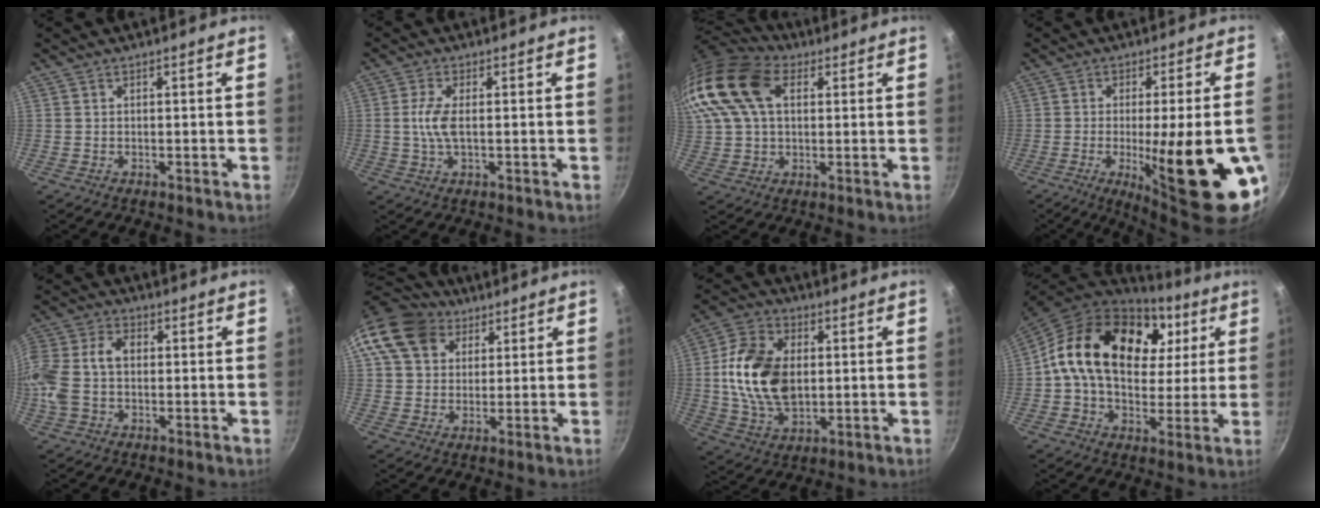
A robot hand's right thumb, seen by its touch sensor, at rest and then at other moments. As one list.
[{"total": 4.7, "force": [0.0, 1.7, 4.4], "torque": [-0.103, 0.002, -0.001]}, {"total": 18.2, "force": [5.6, 11.9, 12.6], "torque": [-0.258, 0.017, 0.093]}, {"total": 20.6, "force": [-5.7, 4.0, 19.4], "torque": [-0.257, -0.006, -0.069]}, {"total": 13.5, "force": [-0.2, 9.2, 10.0], "torque": [-0.202, 0.030, -0.017]}, {"total": 13.4, "force": [5.7, 10.4, 6.2], "torque": [-0.097, 0.011, 0.094]}, {"total": 16.7, "force": [1.0, 11.0, 12.6], "torque": [-0.218, 0.003, 0.017]}, {"total": 24.9, "force": [6.9, 16.8, 17.0], "torque": [-0.274, 0.006, 0.105]}]